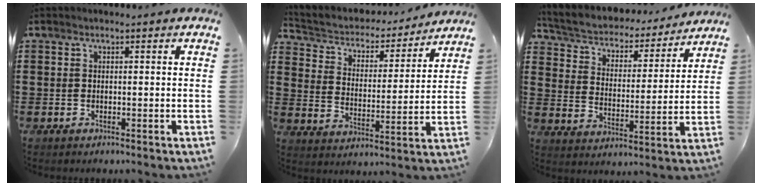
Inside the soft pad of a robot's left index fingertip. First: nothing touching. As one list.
[{"total": 3.4, "force": [3.1, 1.3, 0.4], "torque": [-0.030, -0.026, 0.043]}, {"total": 4.0, "force": [3.9, 1.1, 0.5], "torque": [-0.035, -0.031, 0.058]}]